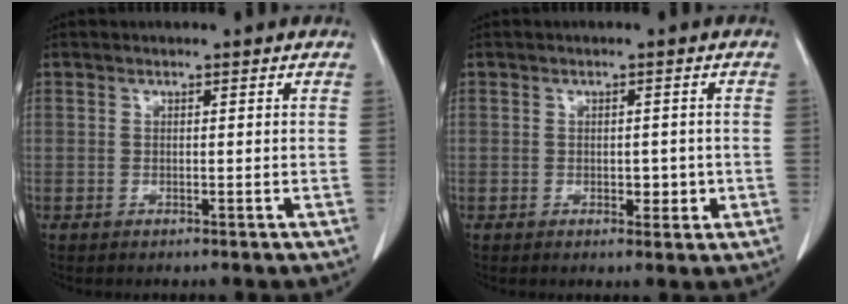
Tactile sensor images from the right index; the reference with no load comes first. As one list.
[{"total": 2.6, "force": [-0.5, 1.5, 2.0], "torque": [-0.020, 0.002, -0.003]}]